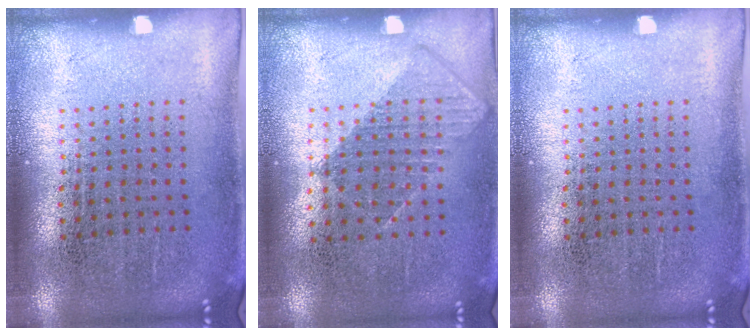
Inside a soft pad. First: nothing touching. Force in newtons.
{"total": 0.8, "press": 0.7, "slide": 0.4}
{"total": 0.0}